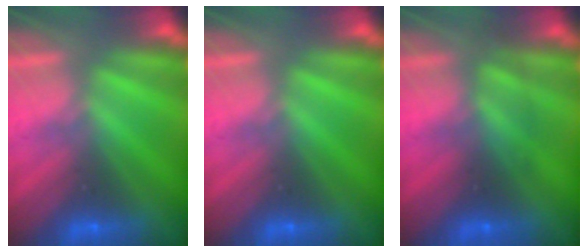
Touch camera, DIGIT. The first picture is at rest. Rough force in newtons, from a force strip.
{"total": 0.0}
{"total": 2.4}